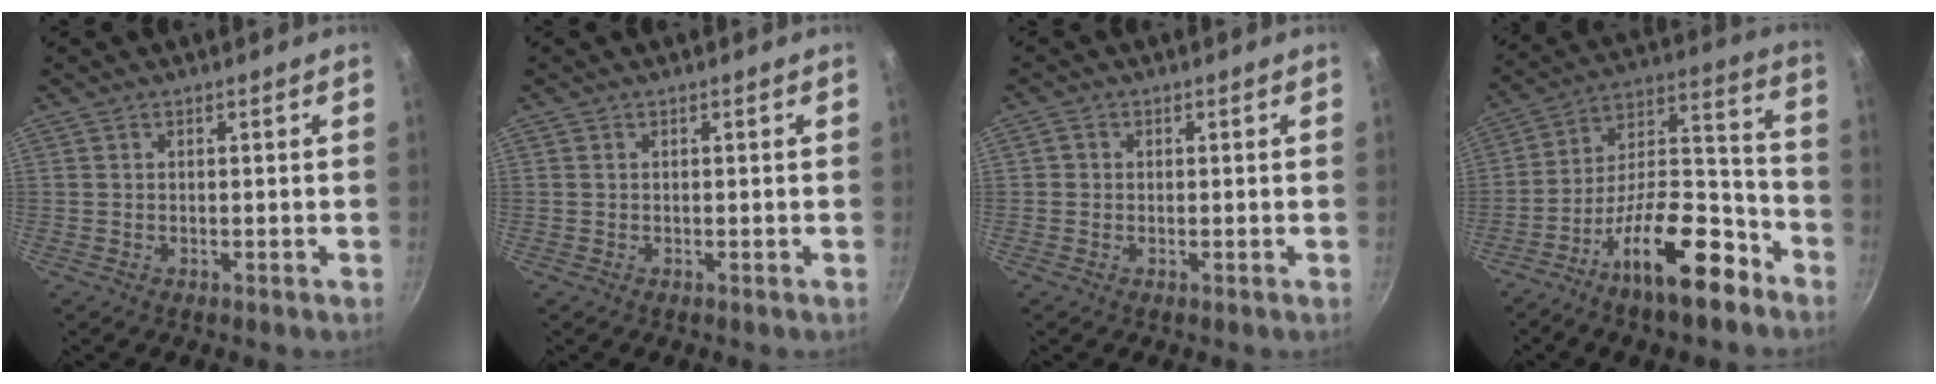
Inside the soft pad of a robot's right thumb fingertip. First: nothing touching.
{"total": 0.0}
{"total": 1.2, "force": [0.0, 1.1, 0.3], "torque": [-0.004, 0.003, -0.003]}
{"total": 19.9, "force": [-11.7, 7.6, 14.2], "torque": [-0.194, 0.097, -0.201]}